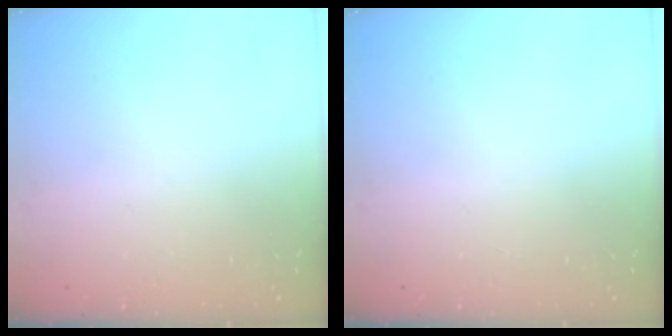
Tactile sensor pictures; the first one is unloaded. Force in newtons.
{"total": 0.0}